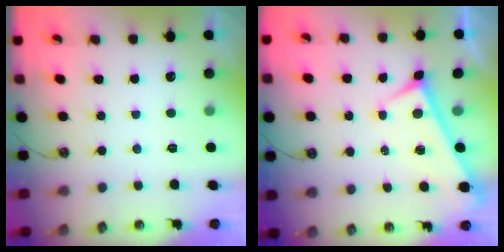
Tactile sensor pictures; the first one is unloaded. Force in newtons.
{"total": 0.0}